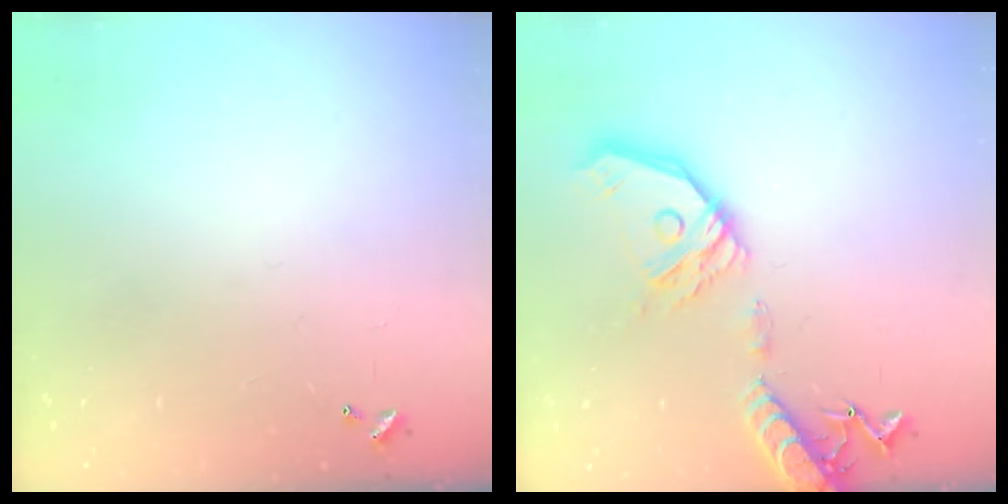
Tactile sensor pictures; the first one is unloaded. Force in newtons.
{"total": 20.0, "press": 19.7, "slide": 3.5}